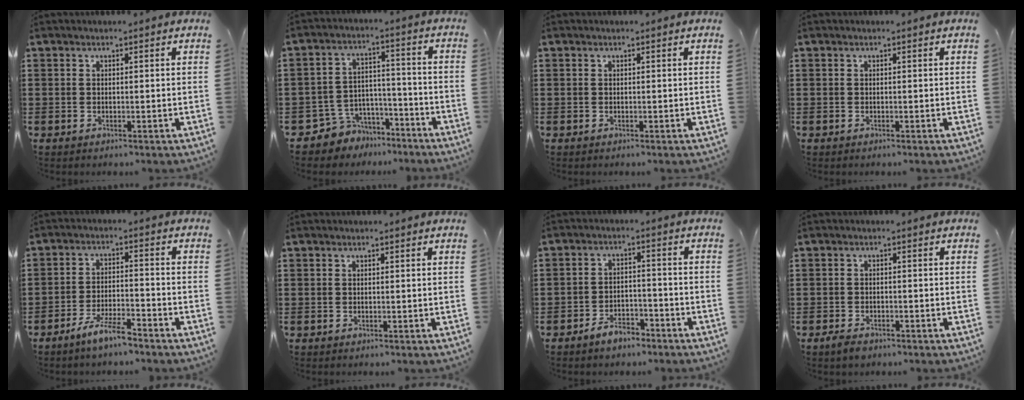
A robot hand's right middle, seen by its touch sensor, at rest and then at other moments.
{"total": 5.6, "force": [-5.0, 2.6, -0.1], "torque": [-0.015, 0.013, -0.103]}
{"total": 0.0}
{"total": 0.0}
{"total": 5.6, "force": [-4.6, 0.8, 3.0], "torque": [-0.061, 0.001, -0.088]}
{"total": 0.0}
{"total": 4.1, "force": [-3.7, 1.4, 0.9], "torque": [-0.016, 0.011, -0.074]}
{"total": 1.3, "force": [-1.1, 0.5, 0.6], "torque": [-0.022, -0.006, -0.023]}